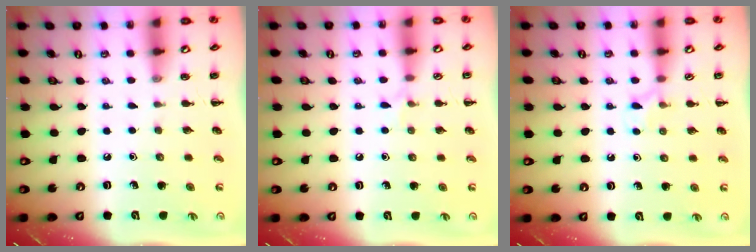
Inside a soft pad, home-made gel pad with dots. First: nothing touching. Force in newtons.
{"total": 4.5, "press": 4.2, "slide": 1.5}
{"total": 4.5, "press": 4.2, "slide": 1.6}